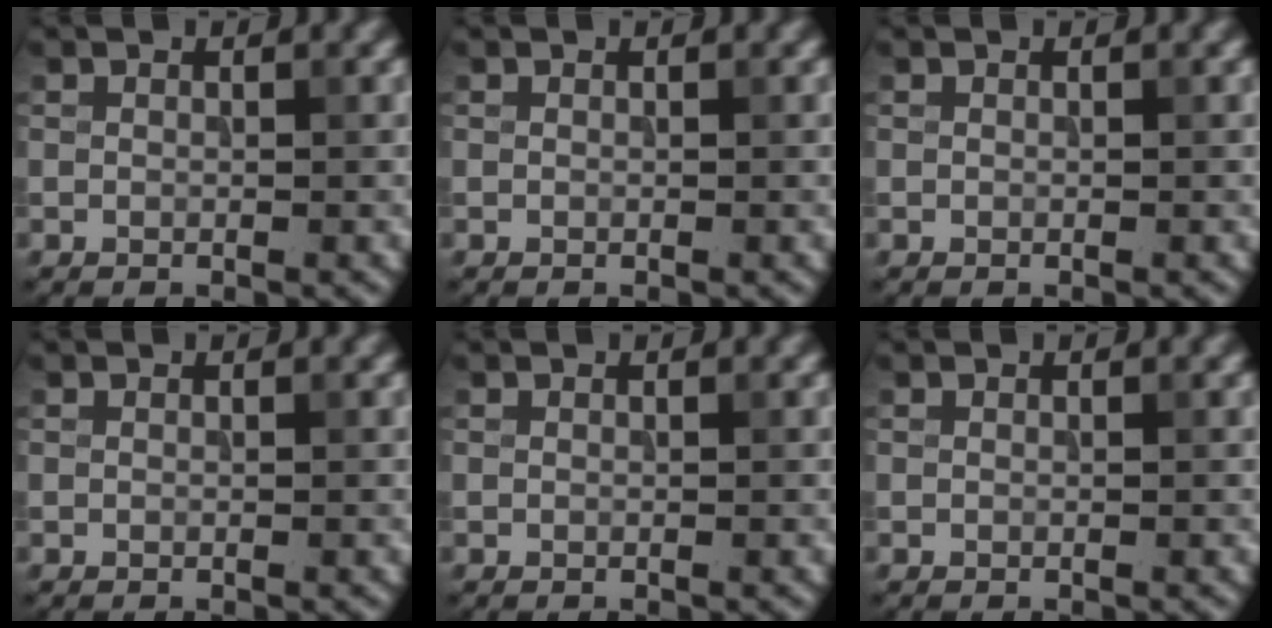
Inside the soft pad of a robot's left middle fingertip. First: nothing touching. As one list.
[{"total": 0.0}, {"total": 0.0}, {"total": 0.0}, {"total": 0.0}, {"total": 0.0}]